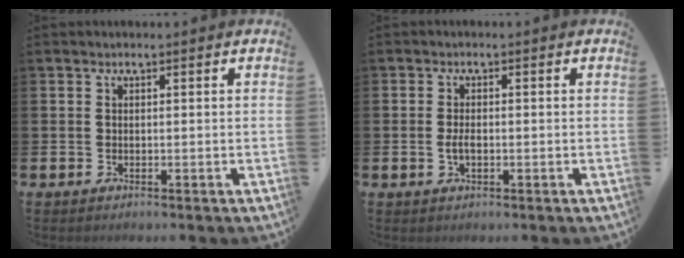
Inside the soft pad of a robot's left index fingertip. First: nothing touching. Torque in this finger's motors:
{"motor_torque": [0.45, 0.15, 0.03, 0.07]}